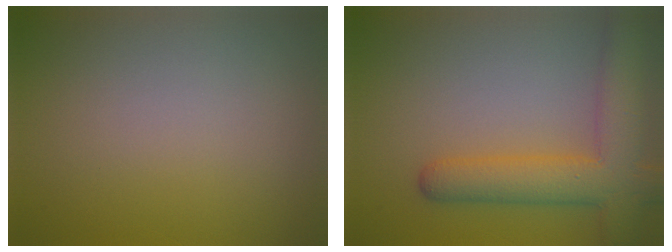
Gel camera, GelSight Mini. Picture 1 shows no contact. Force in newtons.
{"total": 6.8, "press": 6.8, "slide": 0.4}